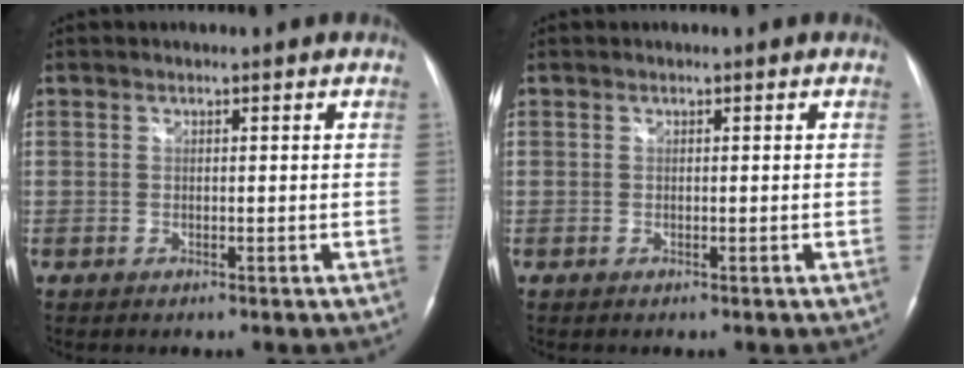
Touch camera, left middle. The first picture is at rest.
{"total": 0.0}